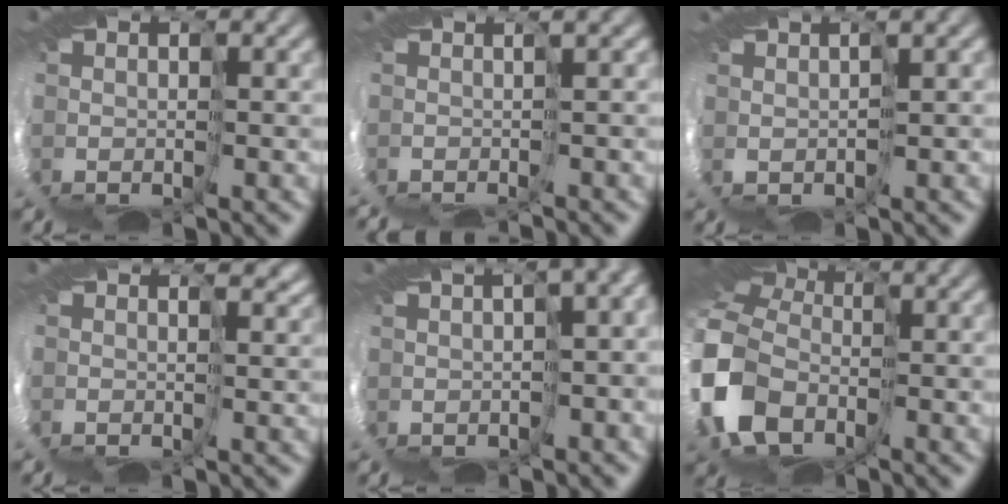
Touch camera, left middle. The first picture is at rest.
{"total": 5.5, "force": [-4.0, -3.0, -2.2], "torque": [0.020, -0.015, -0.033]}
{"total": 3.8, "force": [1.2, -2.8, -2.2], "torque": [0.030, -0.010, 0.024]}
{"total": 1.3, "force": [1.1, -0.7, 0.1], "torque": [-0.006, 0.002, 0.024]}
{"total": 6.1, "force": [-0.8, 1.0, 6.0], "torque": [-0.070, 0.024, 0.023]}
{"total": 3.8, "force": [-1.4, 2.8, 2.1], "torque": [-0.115, -0.021, -0.028]}